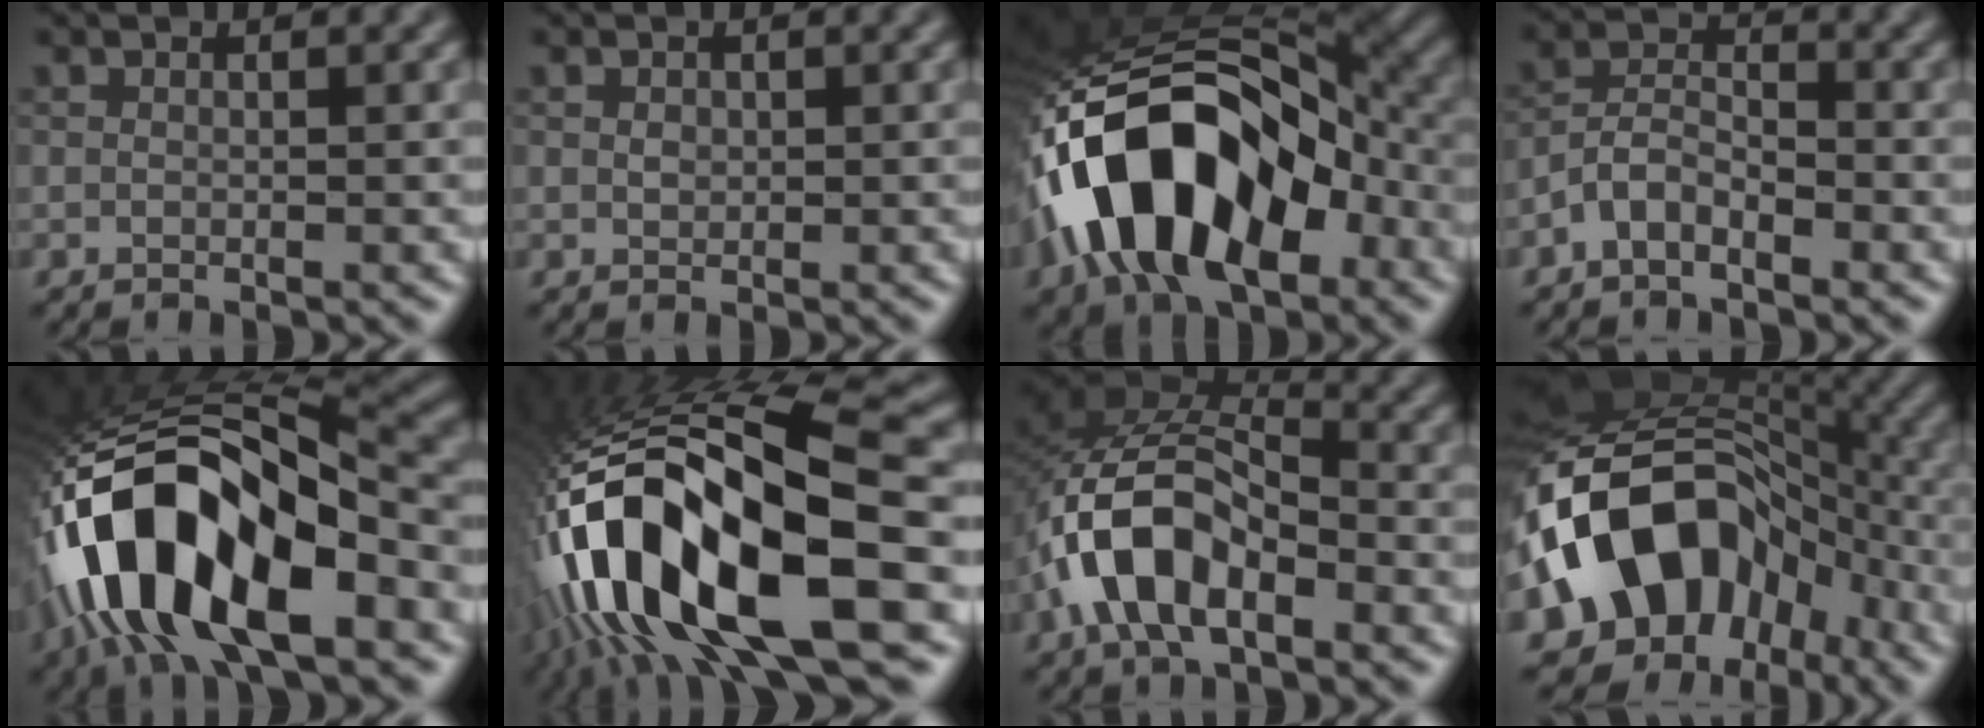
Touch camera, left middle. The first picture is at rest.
{"total": 0.8, "force": [0.2, 0.6, 0.4], "torque": [-0.008, -0.002, 0.004]}
{"total": 15.9, "force": [-4.8, 8.8, 12.4], "torque": [-0.209, 0.013, -0.099]}
{"total": 3.1, "force": [-1.9, 1.6, 1.9], "torque": [-0.036, 0.011, -0.043]}
{"total": 15.7, "force": [-5.6, 7.2, 12.8], "torque": [-0.229, 0.008, -0.096]}
{"total": 18.0, "force": [-4.9, 6.4, 16.1], "torque": [-0.304, 0.010, -0.079]}
{"total": 9.2, "force": [-3.3, 5.1, 6.9], "torque": [-0.132, 0.014, -0.071]}
{"total": 14.9, "force": [-4.4, 10.6, 9.5], "torque": [-0.143, 0.014, -0.094]}